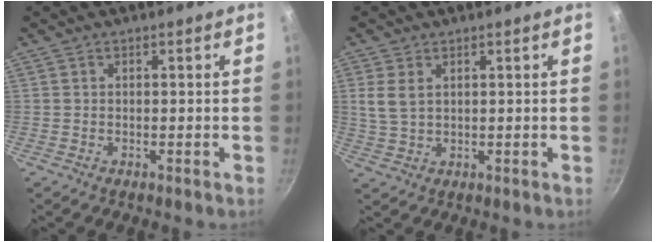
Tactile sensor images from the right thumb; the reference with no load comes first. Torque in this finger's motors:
{"motor_torque": [-1.01, 0.29, 0.06, 0.00, 0.01]}